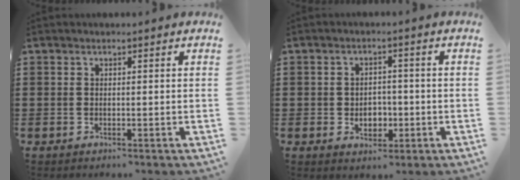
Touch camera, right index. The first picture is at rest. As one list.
[{"total": 3.4, "force": [-0.8, 2.7, 1.9], "torque": [-0.033, 0.002, -0.019]}]